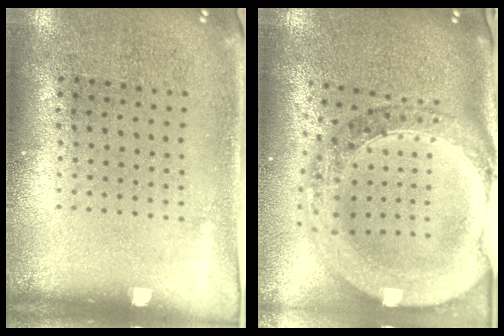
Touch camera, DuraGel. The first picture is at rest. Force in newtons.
{"total": 2.6, "press": 2.3, "slide": 1.2}